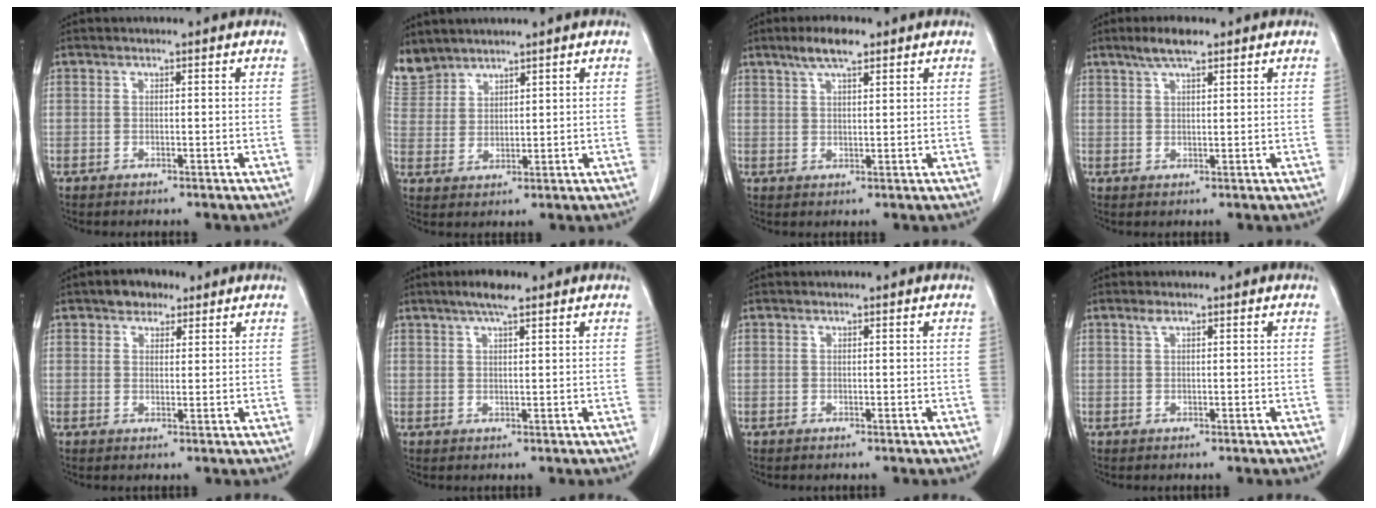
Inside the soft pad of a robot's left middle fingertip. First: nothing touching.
{"total": 6.2, "force": [5.8, 2.3, 0.1], "torque": [-0.006, 0.005, 0.129]}
{"total": 4.9, "force": [3.4, 1.0, 3.4], "torque": [-0.067, 0.008, 0.062]}
{"total": 4.2, "force": [3.0, 0.8, 2.8], "torque": [-0.056, 0.008, 0.056]}
{"total": 3.5, "force": [2.4, 2.1, 1.4], "torque": [-0.022, 0.009, 0.038]}
{"total": 3.7, "force": [2.7, 0.5, 2.6], "torque": [-0.051, 0.006, 0.047]}
{"total": 0.0}
{"total": 0.8, "force": [0.5, 0.1, 0.6], "torque": [-0.016, 0.006, 0.011]}